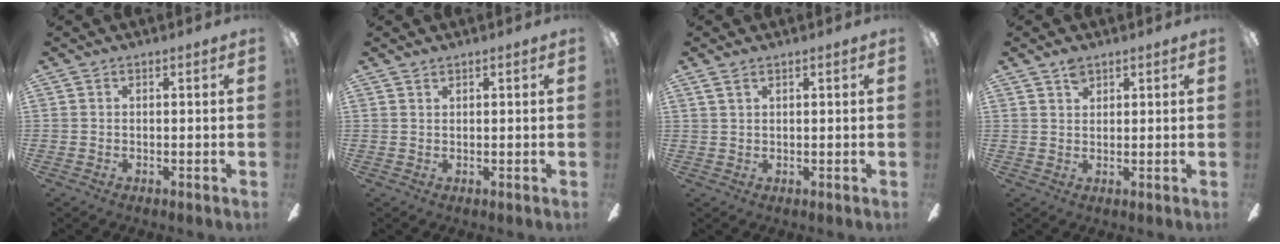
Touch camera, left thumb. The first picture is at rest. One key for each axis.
{"total": 0.7, "fx": 0.7, "fy": 0.2, "fz": 0.1, "tx": -0.003, "ty": -0.001, "tz": 0.013}
{"total": 1.9, "fx": 1.2, "fy": 0.9, "fz": 1.2, "tx": -0.026, "ty": 0.002, "tz": 0.021}
{"total": 2.5, "fx": 1.9, "fy": 1.4, "fz": 1.0, "tx": -0.015, "ty": -0.004, "tz": 0.034}